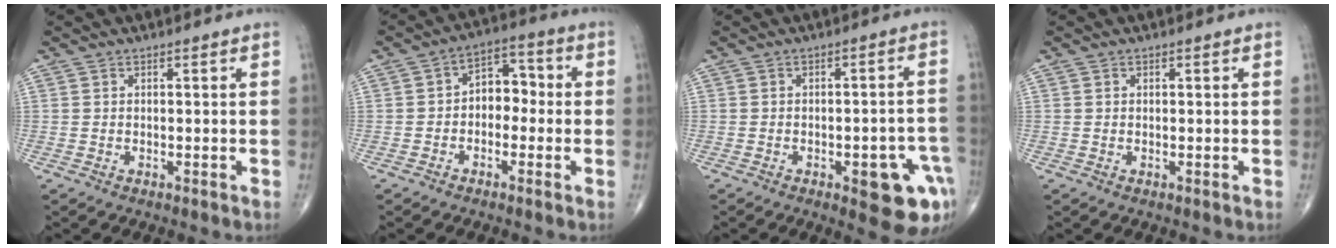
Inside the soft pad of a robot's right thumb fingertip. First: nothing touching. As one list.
[{"total": 6.7, "force": [-0.9, 4.8, 4.6], "torque": [-0.039, 0.032, -0.031]}, {"total": 11.7, "force": [-4.9, 4.2, 9.8], "torque": [-0.088, 0.025, -0.050]}, {"total": 0.0}]